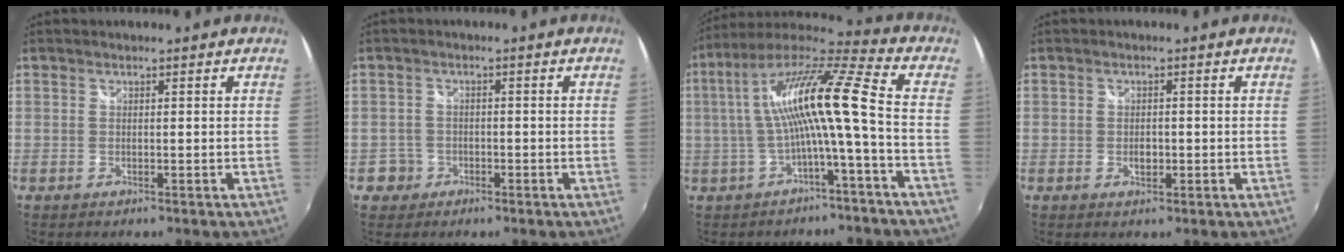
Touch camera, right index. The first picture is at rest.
{"total": 3.3, "force": [-1.3, 3.1, -0.1], "torque": [-0.004, 0.014, -0.022]}
{"total": 14.6, "force": [-1.3, 0.3, 14.5], "torque": [-0.273, 0.015, -0.020]}
{"total": 1.8, "force": [-0.5, 1.2, 1.2], "torque": [-0.020, 0.002, -0.008]}